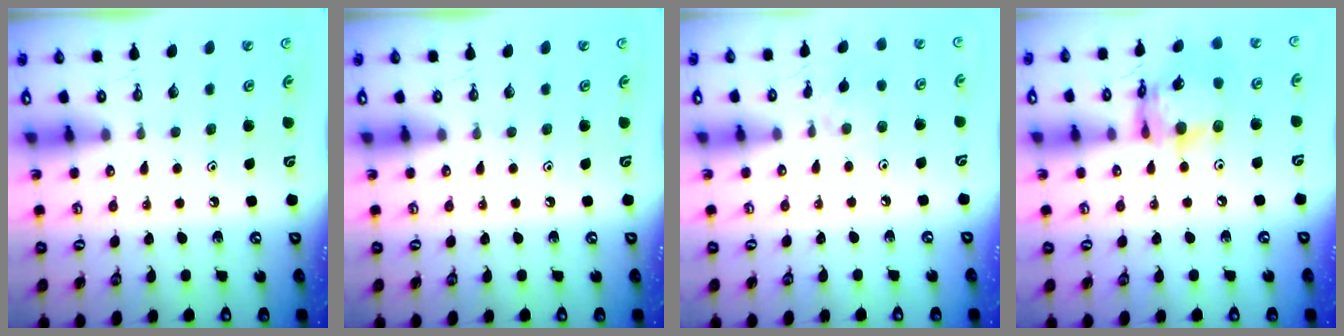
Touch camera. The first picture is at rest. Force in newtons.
{"total": 0.0}
{"total": 2.5, "press": 2.5, "slide": 0.5}
{"total": 14.4, "press": 14.3, "slide": 1.5}